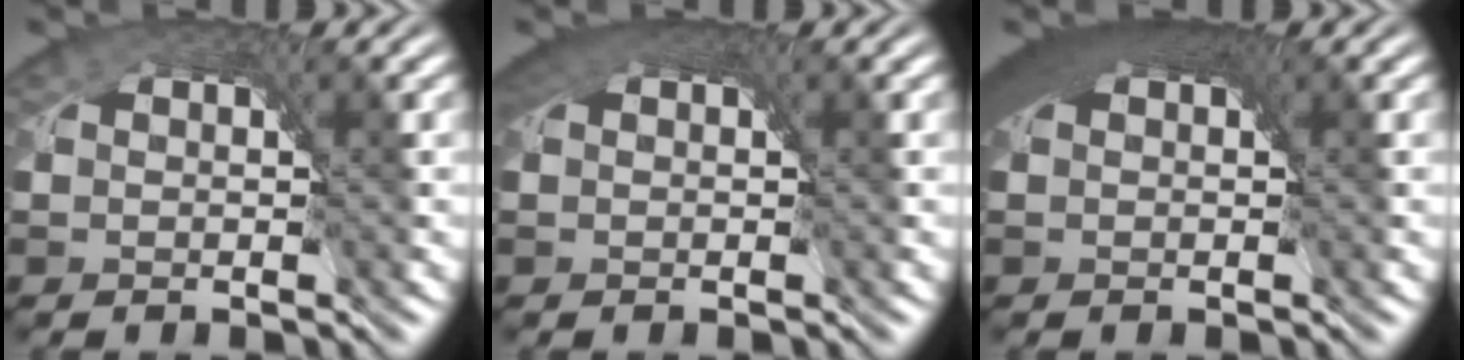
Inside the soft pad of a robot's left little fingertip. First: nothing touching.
{"total": 1.9, "force": [0.9, 1.3, 1.1], "torque": [-0.027, -0.004, 0.013]}
{"total": 5.6, "force": [2.0, 3.2, 4.1], "torque": [-0.078, -0.009, 0.031]}